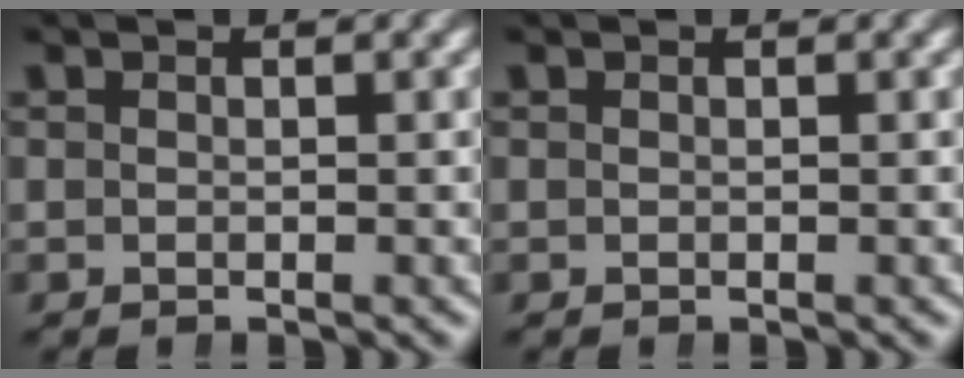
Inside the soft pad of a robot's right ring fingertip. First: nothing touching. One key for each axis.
{"total": 0.0}